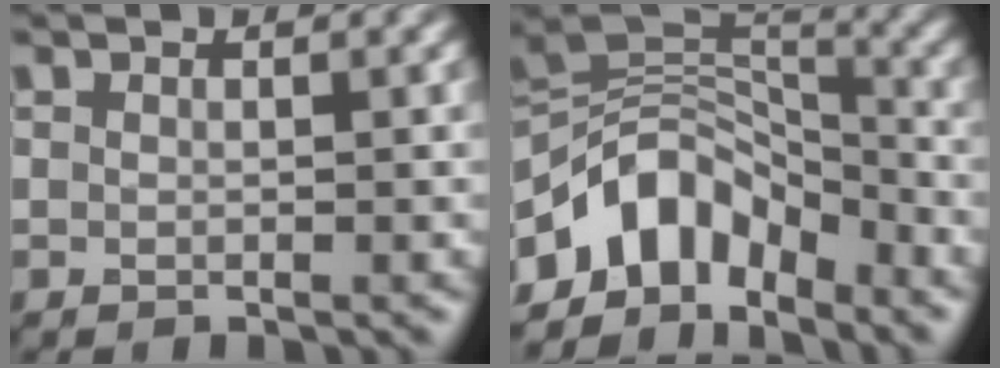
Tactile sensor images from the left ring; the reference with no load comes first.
{"total": 7.7, "force": [-5.1, 4.3, 3.7], "torque": [-0.047, 0.008, -0.104]}